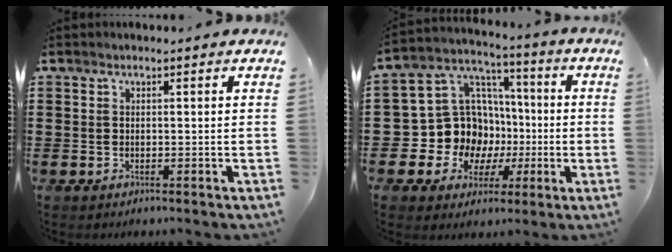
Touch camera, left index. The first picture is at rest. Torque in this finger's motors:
{"motor_torque": [1.08, -0.26, 0.40, 0.08]}